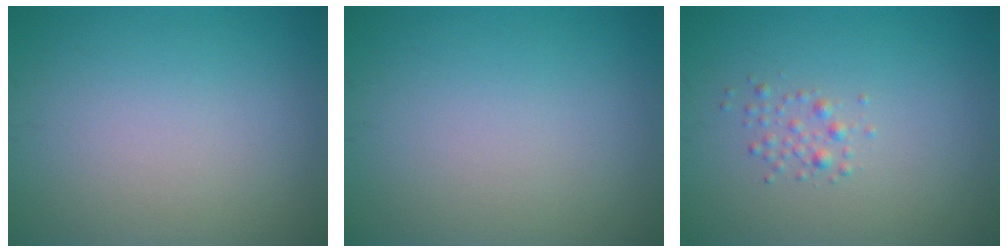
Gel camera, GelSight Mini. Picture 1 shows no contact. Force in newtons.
{"total": 0.0}
{"total": 1.2, "press": 1.2, "slide": 0.0}